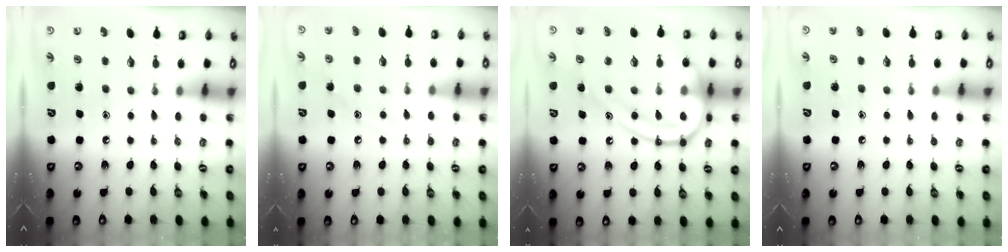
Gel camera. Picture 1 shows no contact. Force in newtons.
{"total": 8.3, "press": 8.3, "slide": 0.7}
{"total": 17.9, "press": 17.8, "slide": 2.1}
{"total": 2.7, "press": 2.6, "slide": 0.7}